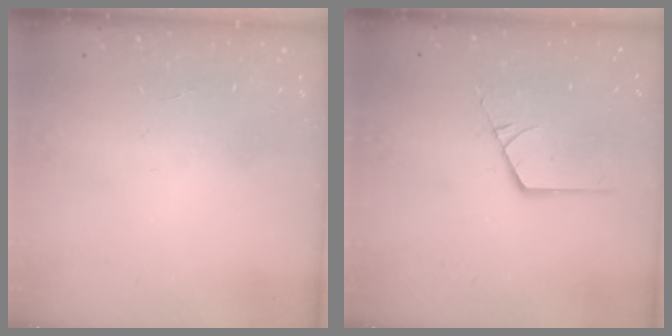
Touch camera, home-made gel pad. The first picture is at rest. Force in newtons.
{"total": 2.5, "press": 2.5, "slide": 0.2}